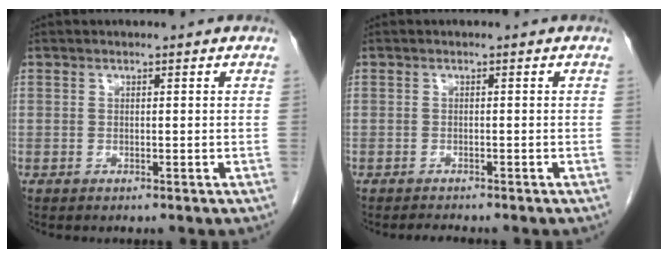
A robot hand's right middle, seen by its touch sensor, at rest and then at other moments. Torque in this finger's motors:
{"motor_torque": [0.14, 0.08, -0.02, -0.01]}